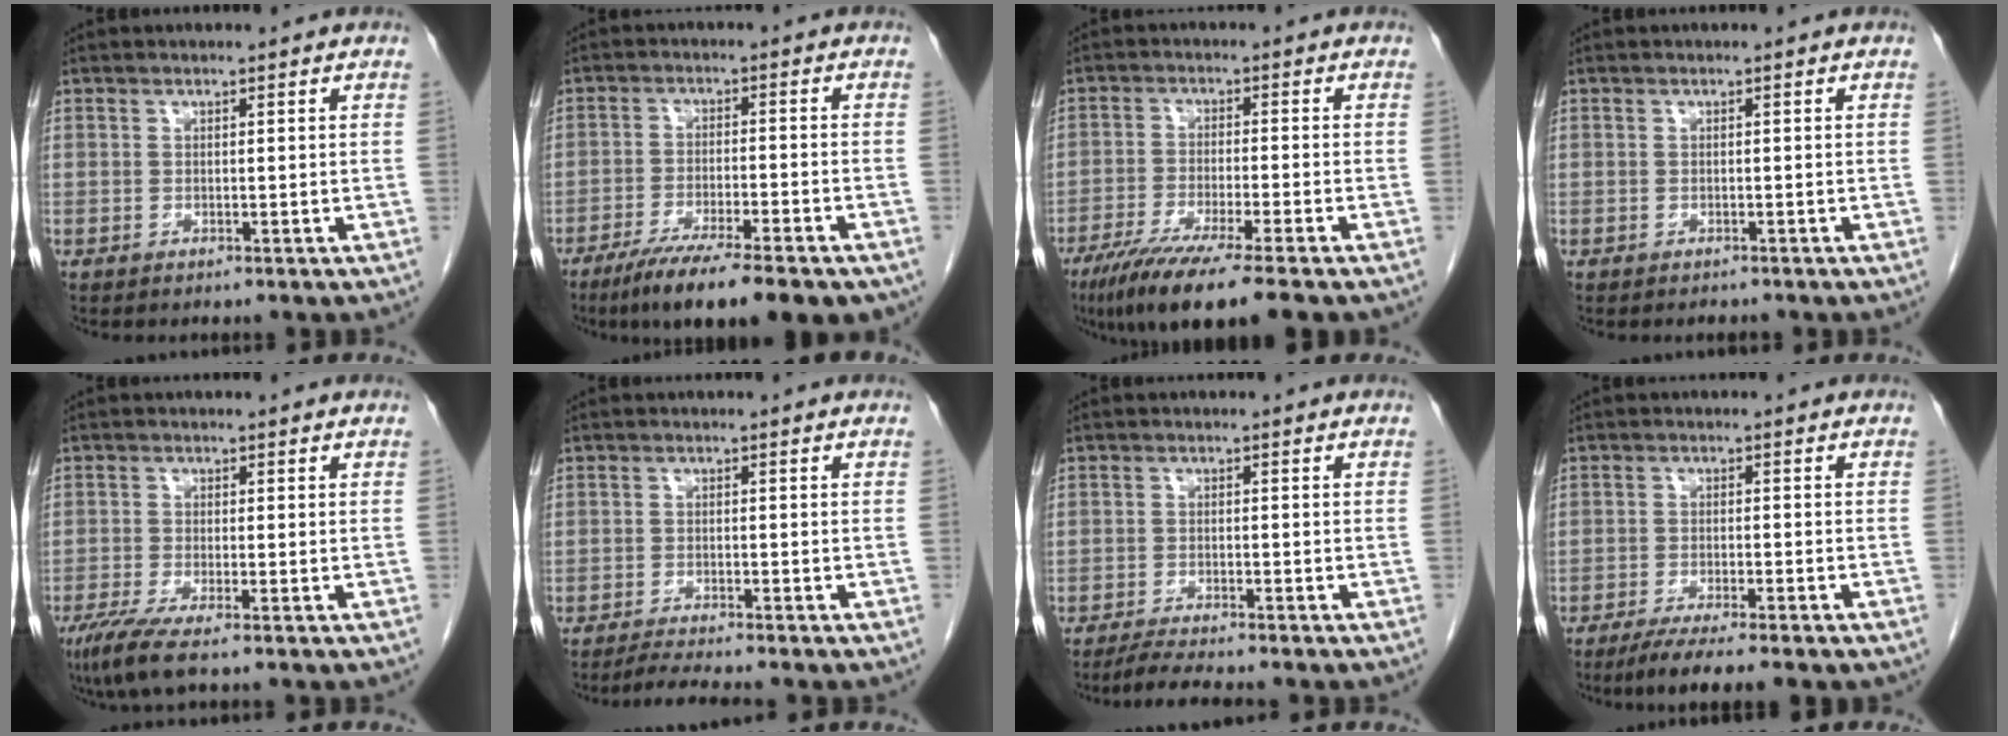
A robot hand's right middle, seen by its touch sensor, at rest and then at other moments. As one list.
[{"total": 14.6, "force": [-10.6, 2.4, 9.7], "torque": [-0.124, -0.024, -0.162]}, {"total": 11.1, "force": [-8.0, -0.1, 7.8], "torque": [-0.127, -0.029, -0.128]}, {"total": 0.9, "force": [-0.9, 0.4, 0.1], "torque": [-0.008, -0.002, -0.011]}, {"total": 4.9, "force": [-3.2, 0.3, 3.7], "torque": [-0.072, -0.016, -0.062]}, {"total": 3.6, "force": [-3.3, -0.7, 1.4], "torque": [-0.031, -0.017, -0.059]}, {"total": 4.6, "force": [-4.1, -0.2, 2.1], "torque": [-0.040, -0.017, -0.068]}, {"total": 7.4, "force": [-5.7, 0.5, 4.7], "torque": [-0.066, -0.015, -0.083]}]